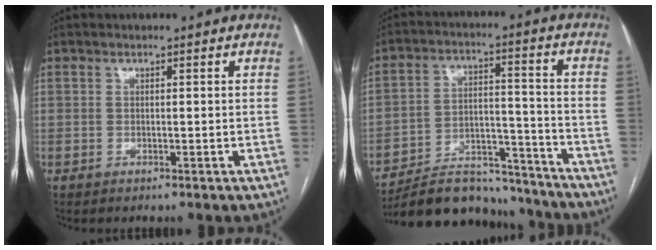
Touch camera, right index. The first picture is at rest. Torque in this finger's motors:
{"motor_torque": [0.51, -0.49, 0.18, 0.06]}